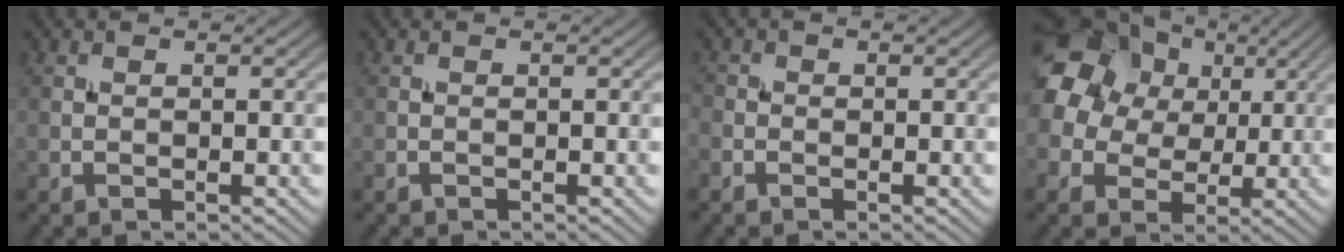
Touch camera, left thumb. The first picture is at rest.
{"total": 0.0}
{"total": 1.1, "force": [-0.8, 0.8, 0.2], "torque": [-0.002, -0.003, -0.020]}
{"total": 16.6, "force": [5.3, 13.5, 8.0], "torque": [-0.236, 0.030, 0.098]}